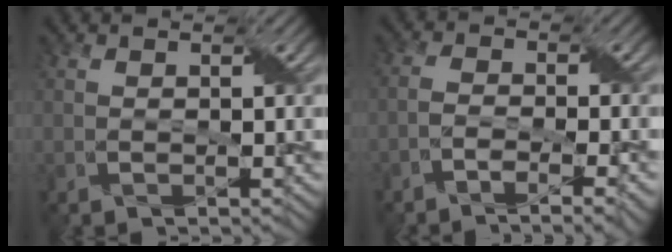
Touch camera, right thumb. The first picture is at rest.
{"total": 5.5, "force": [-3.7, 1.2, 3.9], "torque": [-0.070, -0.002, -0.064]}